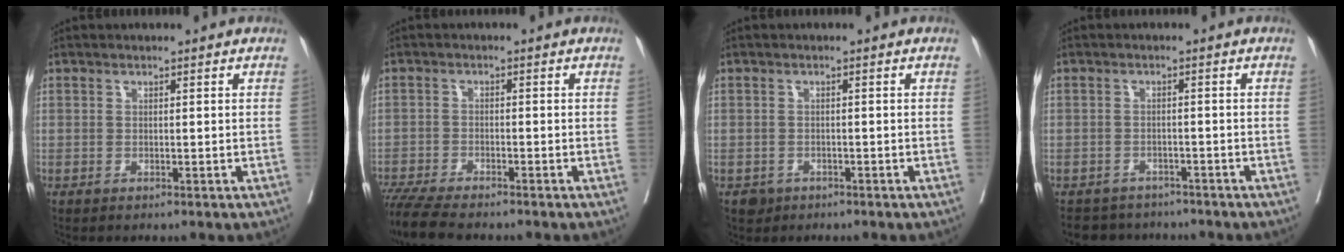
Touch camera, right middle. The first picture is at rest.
{"total": 8.8, "force": [-7.6, 1.0, 4.2], "torque": [-0.071, -0.020, -0.130]}
{"total": 2.2, "force": [-1.3, 1.7, 0.2], "torque": [-0.002, 0.005, -0.020]}
{"total": 5.7, "force": [-5.2, 2.3, 0.1], "torque": [0.004, 0.005, -0.072]}